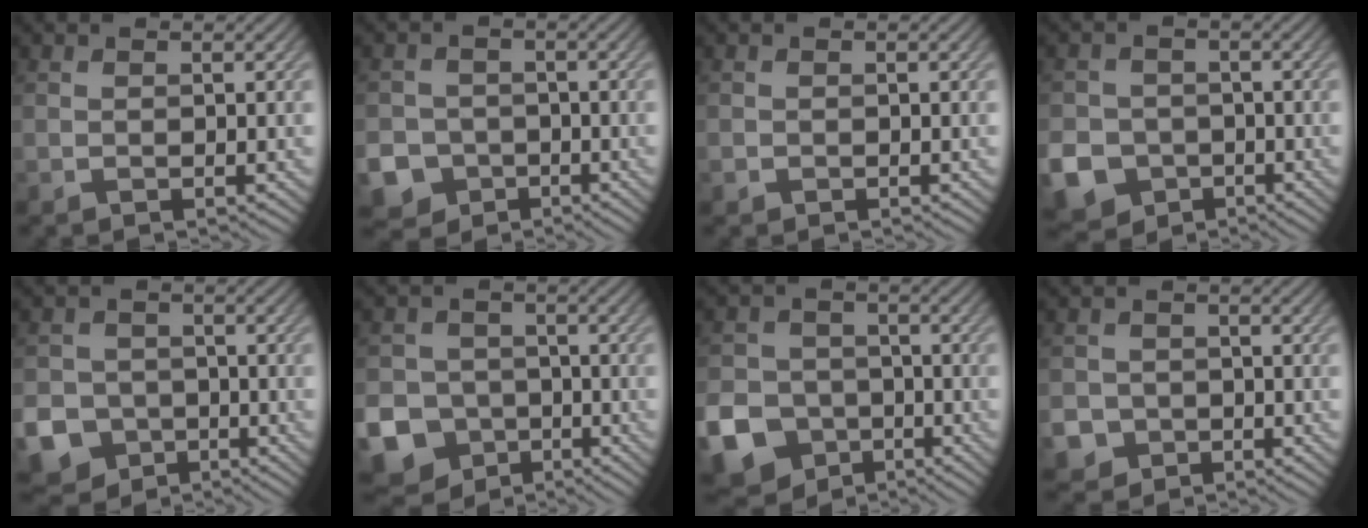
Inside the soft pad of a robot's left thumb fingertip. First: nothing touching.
{"total": 9.1, "force": [-4.4, 7.7, 2.0], "torque": [-0.062, -0.042, -0.094]}
{"total": 0.7, "force": [-0.3, 0.6, 0.1], "torque": [-0.001, -0.006, -0.007]}
{"total": 9.7, "force": [-4.1, 8.2, 3.1], "torque": [-0.095, -0.047, -0.093]}
{"total": 11.3, "force": [-5.3, 9.6, 3.0], "torque": [-0.097, -0.054, -0.104]}
{"total": 14.2, "force": [-6.4, 12.2, 3.8], "torque": [-0.135, -0.060, -0.116]}
{"total": 13.0, "force": [-6.2, 10.6, 4.4], "torque": [-0.131, -0.058, -0.122]}
{"total": 5.1, "force": [-2.5, 4.3, 1.0], "torque": [-0.022, -0.016, -0.055]}